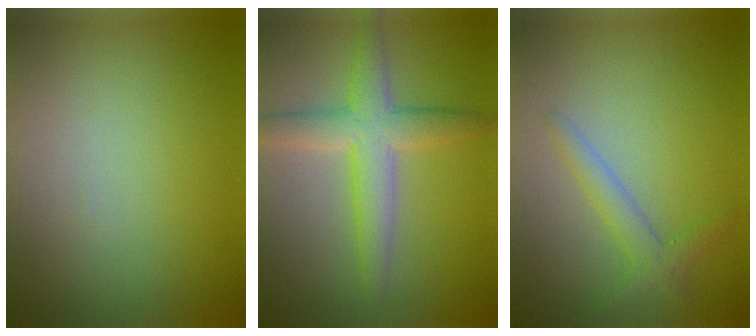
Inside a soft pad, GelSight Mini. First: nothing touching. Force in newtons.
{"total": 4.6, "press": 4.6, "slide": 0.1}
{"total": 2.2, "press": 2.2, "slide": 0.1}